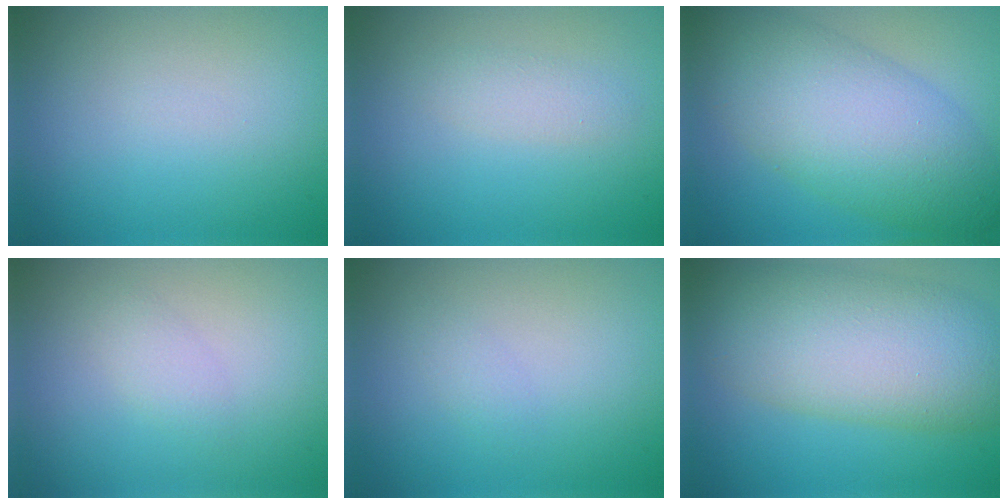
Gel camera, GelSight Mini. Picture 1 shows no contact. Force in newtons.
{"total": 1.4, "press": 1.4, "slide": 0.1}
{"total": 9.8, "press": 9.8, "slide": 0.4}
{"total": 1.3, "press": 1.3, "slide": 0.1}
{"total": 0.9, "press": 0.9, "slide": 0.1}
{"total": 9.7, "press": 9.7, "slide": 0.5}